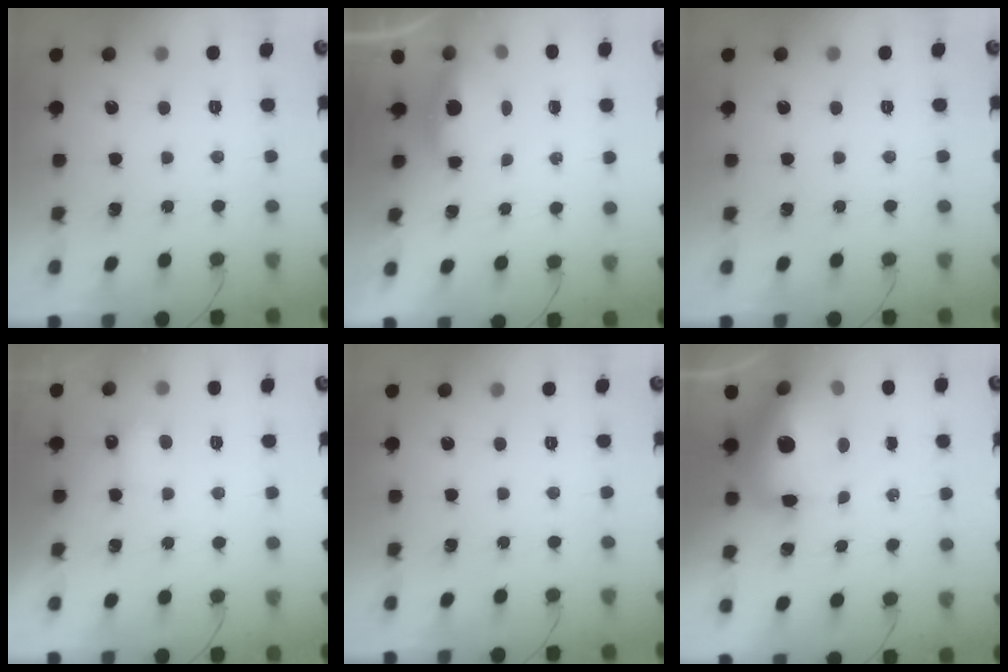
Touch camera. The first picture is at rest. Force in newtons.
{"total": 3.5, "press": 3.3, "slide": 0.9}
{"total": 0.0}
{"total": 2.8, "press": 2.7, "slide": 0.6}
{"total": 0.0}
{"total": 15.5, "press": 15.1, "slide": 3.5}